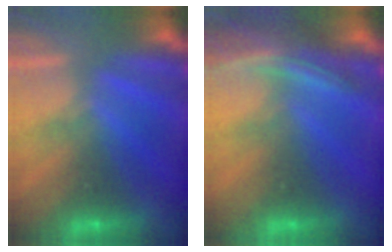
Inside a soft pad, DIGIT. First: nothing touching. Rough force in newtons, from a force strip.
{"total": 3.5}